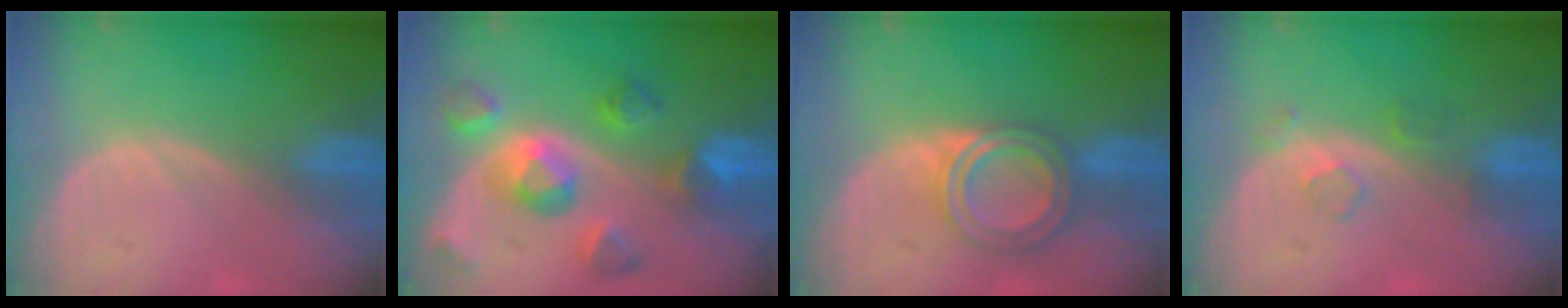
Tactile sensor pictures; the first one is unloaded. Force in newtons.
{"total": 9.5, "press": 8.6, "slide": 3.9}
{"total": 6.4, "press": 5.8, "slide": 2.8}
{"total": 2.5, "press": 2.5, "slide": 0.3}